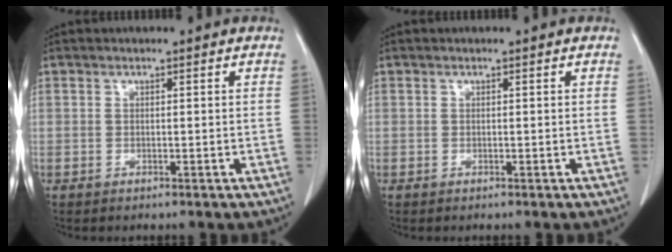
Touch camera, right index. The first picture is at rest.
{"total": 0.0}